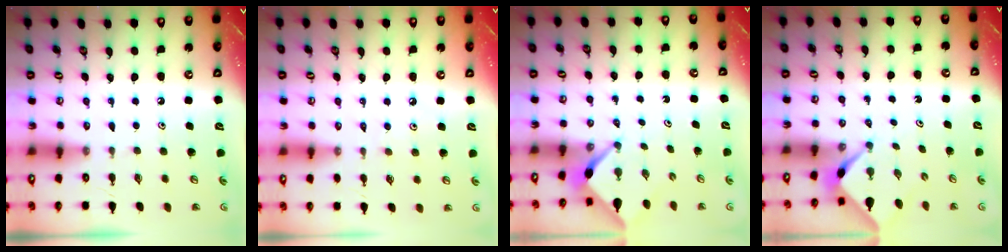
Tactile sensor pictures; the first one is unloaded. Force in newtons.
{"total": 2.9, "press": 2.9, "slide": 0.6}
{"total": 2.6, "press": 2.6, "slide": 0.3}
{"total": 2.2, "press": 2.2, "slide": 0.2}